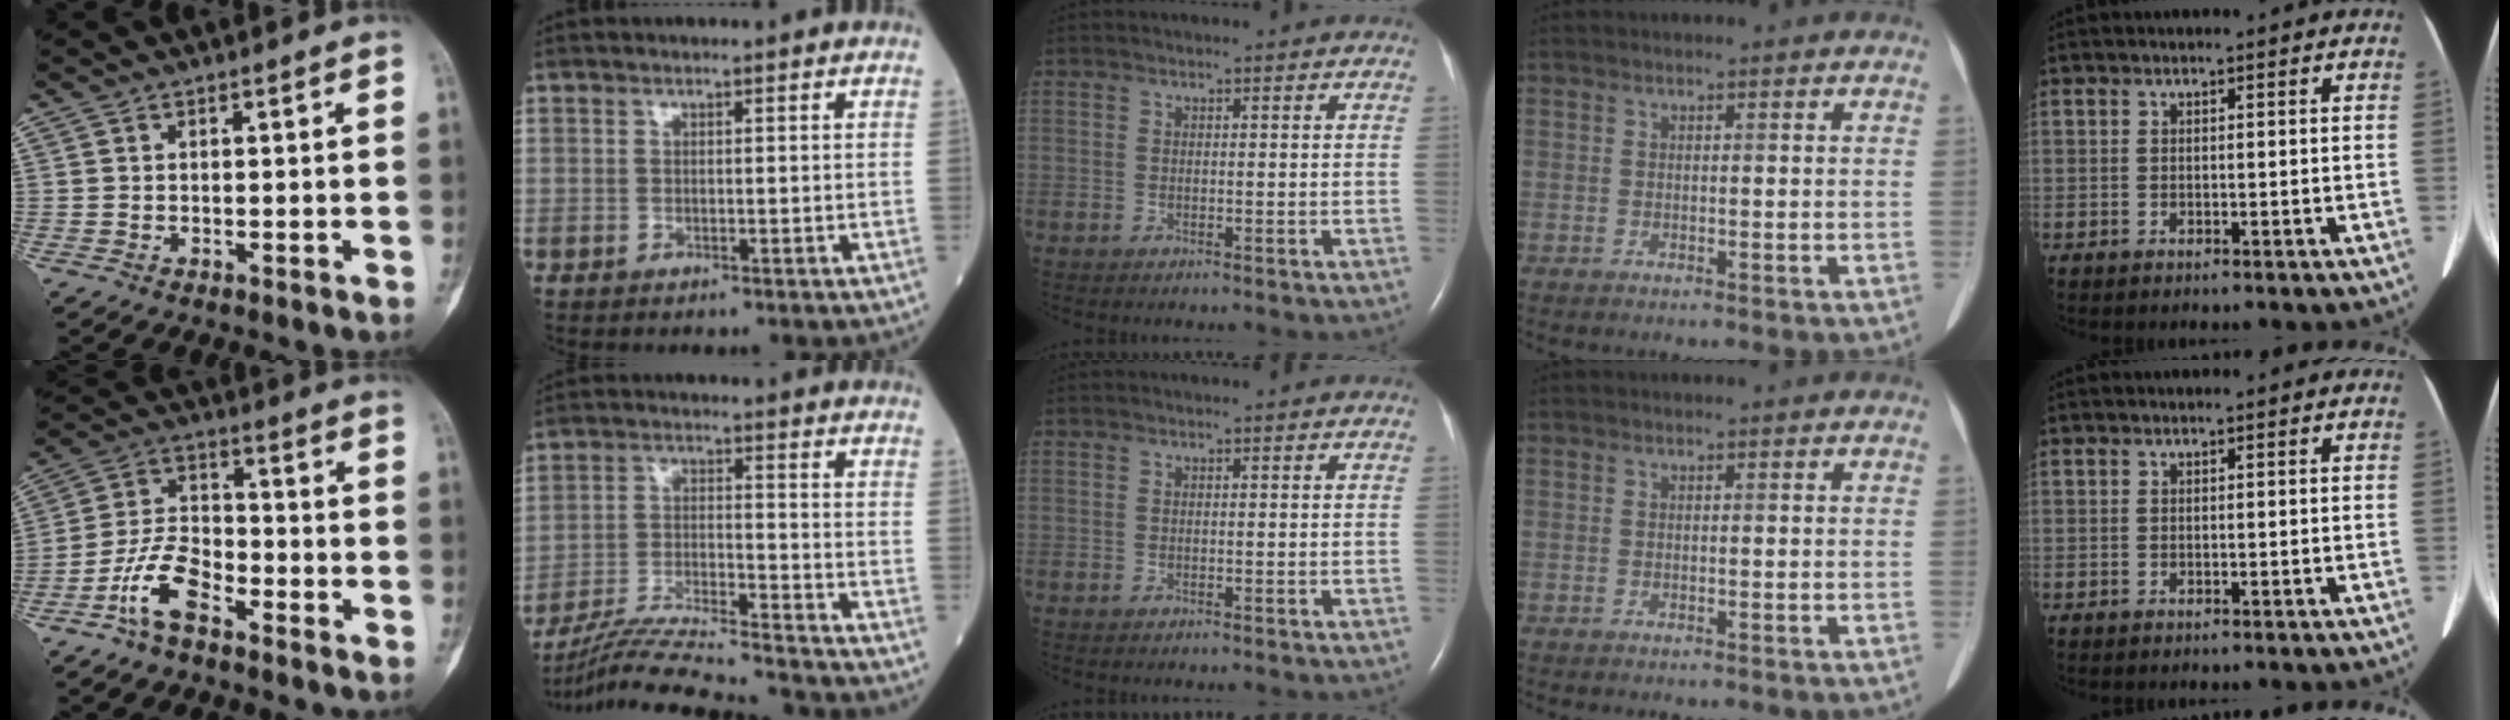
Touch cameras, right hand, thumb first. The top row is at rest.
{"thumb": {"total": 9.2, "force": [-5.5, 4.3, 6.0], "torque": [-0.120, 0.039, -0.113]}, "index": {"total": 17.4, "force": [-16.3, -0.5, 6.2], "torque": [-0.125, -0.023, -0.268]}}